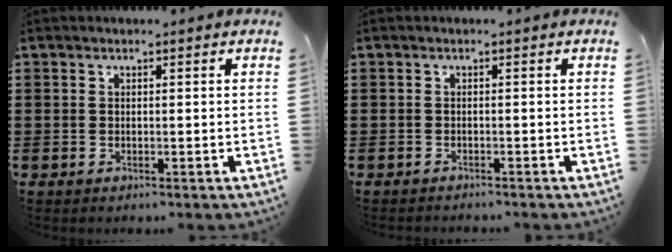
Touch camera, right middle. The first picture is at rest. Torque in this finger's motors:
{"motor_torque": [0.27, -0.20, 0.01, 0.03]}